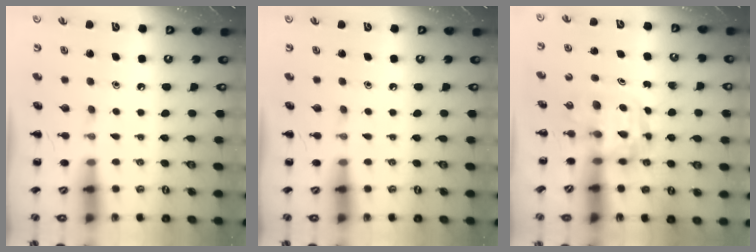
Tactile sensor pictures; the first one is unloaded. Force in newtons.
{"total": 0.0}
{"total": 3.6, "press": 3.5, "slide": 0.6}